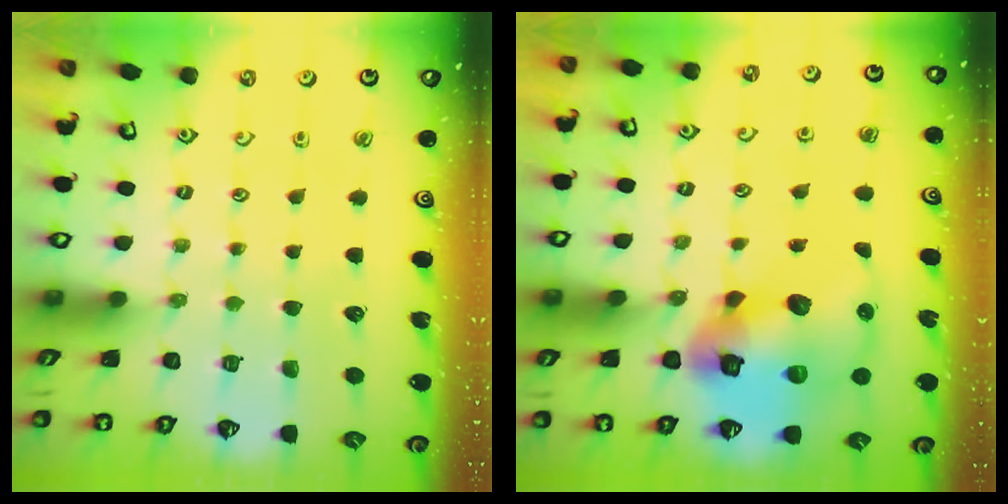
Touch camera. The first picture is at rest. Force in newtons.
{"total": 17.8, "press": 17.6, "slide": 2.6}